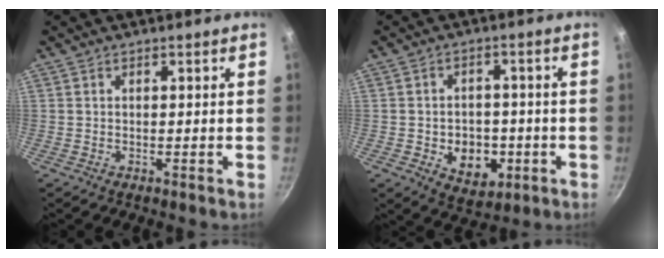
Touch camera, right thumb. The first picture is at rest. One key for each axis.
{"total": 9.3, "fx": -2.4, "fy": 6.9, "fz": 5.7, "tx": -0.050, "ty": 0.006, "tz": -0.026}